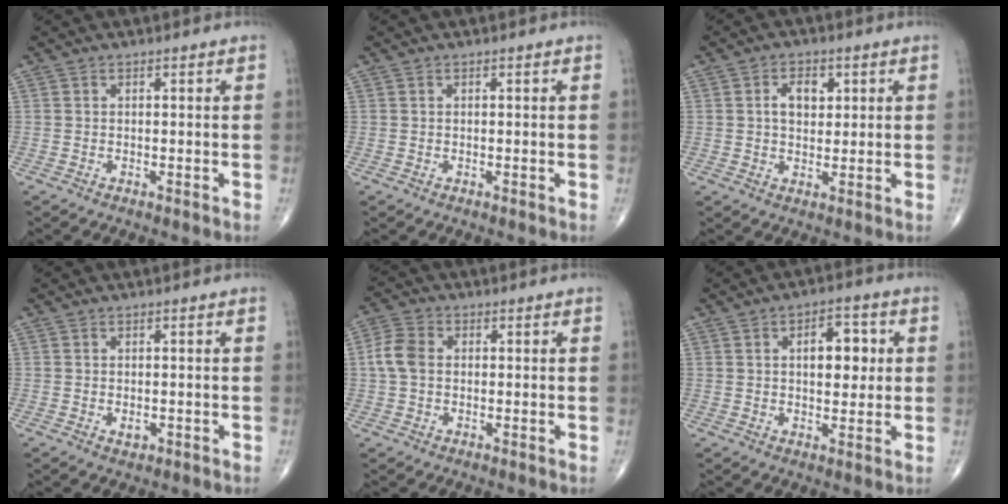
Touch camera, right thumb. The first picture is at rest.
{"total": 0.0}
{"total": 5.1, "force": [1.3, 3.3, 3.5], "torque": [-0.041, -0.003, 0.020]}
{"total": 1.3, "force": [-0.3, 0.9, 0.9], "torque": [-0.008, 0.000, -0.002]}
{"total": 5.3, "force": [0.3, 3.9, 3.6], "torque": [-0.080, 0.014, -0.001]}
{"total": 8.2, "force": [1.6, 4.5, 6.6], "torque": [-0.066, 0.002, 0.023]}